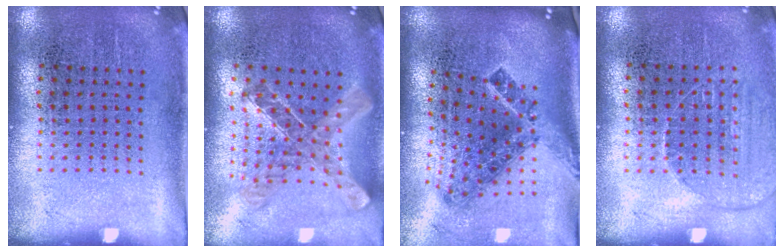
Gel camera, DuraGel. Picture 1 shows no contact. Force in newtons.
{"total": 0.9, "press": 0.9, "slide": 0.1}
{"total": 2.0, "press": 1.4, "slide": 1.4}
{"total": 1.4, "press": 1.3, "slide": 0.3}